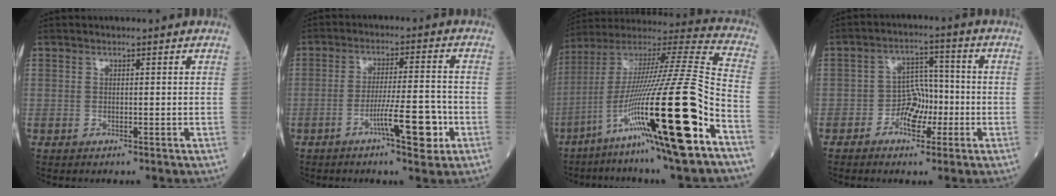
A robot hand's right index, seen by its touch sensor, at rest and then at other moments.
{"total": 7.7, "force": [-3.5, 0.9, 6.8], "torque": [-0.113, -0.001, -0.053]}
{"total": 27.6, "force": [-10.9, 0.2, 25.4], "torque": [-0.427, -0.036, -0.193]}
{"total": 5.5, "force": [-2.1, 3.6, 3.5], "torque": [-0.054, 0.015, -0.039]}